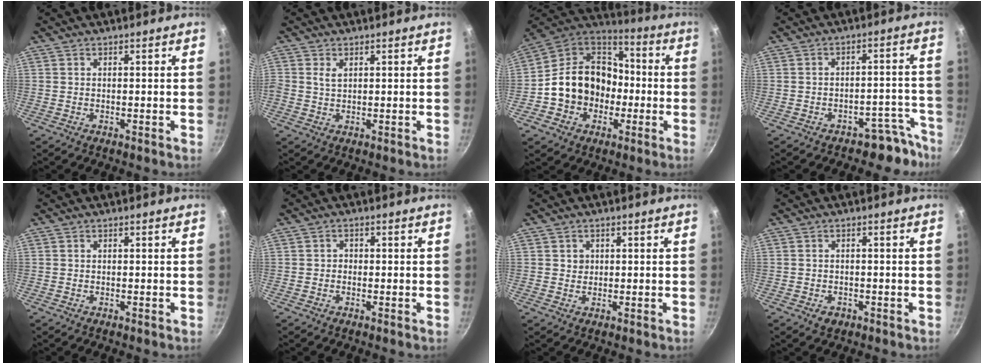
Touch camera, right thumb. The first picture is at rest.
{"total": 1.9, "force": [0.7, 1.3, 1.3], "torque": [-0.023, -0.001, 0.013]}
{"total": 17.8, "force": [-2.6, 14.8, 9.5], "torque": [-0.136, 0.056, -0.049]}
{"total": 6.9, "force": [-5.7, 3.7, 1.4], "torque": [0.053, 0.078, -0.066]}
{"total": 0.0}
{"total": 1.1, "force": [-0.3, 1.0, 0.4], "torque": [-0.002, 0.003, -0.008]}
{"total": 1.7, "force": [0.4, 1.5, 0.4], "torque": [0.001, 0.002, 0.005]}
{"total": 2.2, "force": [-1.1, 1.7, 1.0], "torque": [-0.016, 0.008, -0.011]}